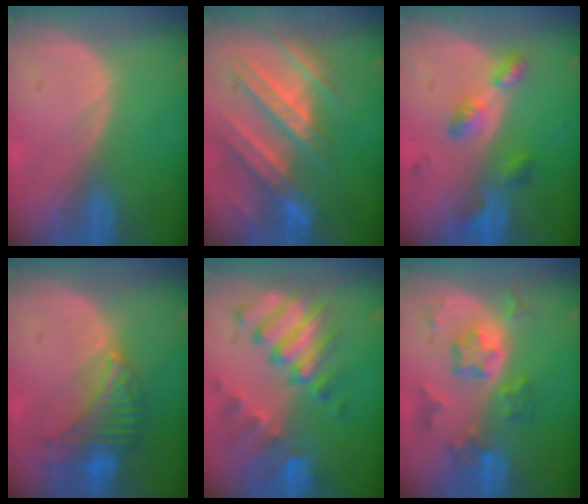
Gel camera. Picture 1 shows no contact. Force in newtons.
{"total": 10.5, "press": 9.6, "slide": 4.2}
{"total": 5.2, "press": 5.1, "slide": 0.7}
{"total": 8.0, "press": 7.1, "slide": 3.8}
{"total": 10.0, "press": 8.8, "slide": 4.7}
{"total": 7.2, "press": 6.5, "slide": 3.1}